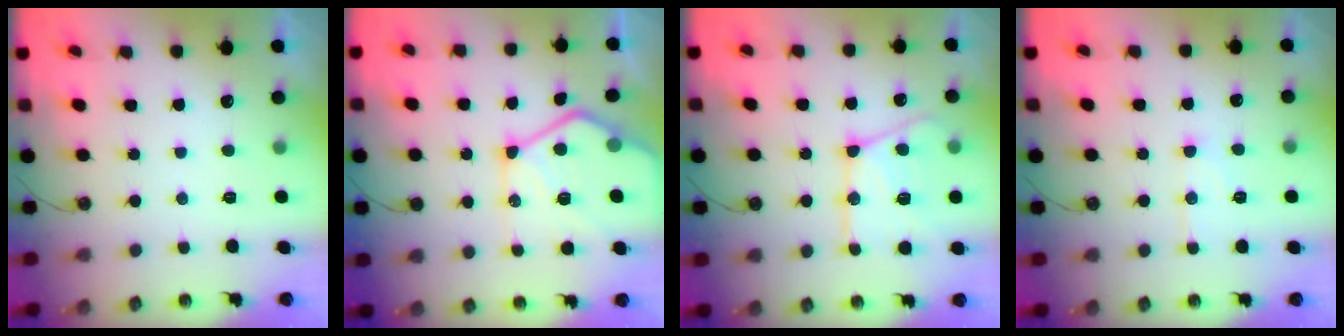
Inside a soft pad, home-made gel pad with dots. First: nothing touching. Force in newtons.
{"total": 18.1, "press": 18.0, "slide": 2.1}
{"total": 18.1, "press": 18.0, "slide": 1.7}
{"total": 8.3, "press": 8.2, "slide": 0.7}